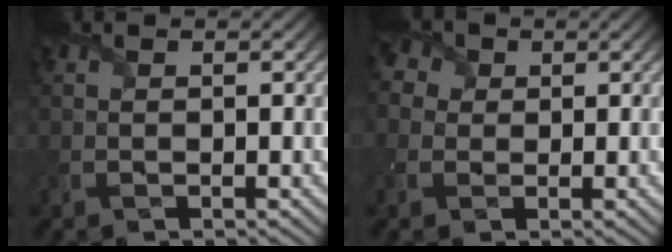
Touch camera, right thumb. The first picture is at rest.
{"total": 4.7, "force": [1.5, 4.0, 2.0], "torque": [-0.078, 0.016, 0.020]}